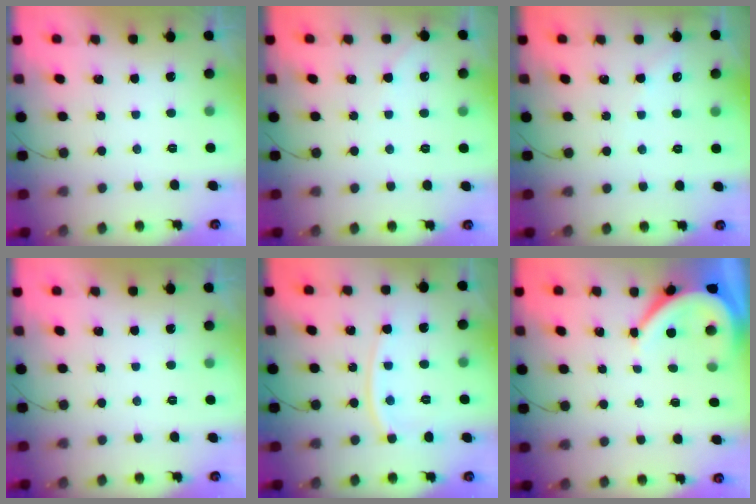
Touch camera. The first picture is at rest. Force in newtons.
{"total": 2.7, "press": 2.7, "slide": 0.4}
{"total": 3.0, "press": 3.0, "slide": 0.4}
{"total": 0.0}
{"total": 7.2, "press": 7.1, "slide": 1.0}
{"total": 6.7, "press": 6.7, "slide": 0.7}